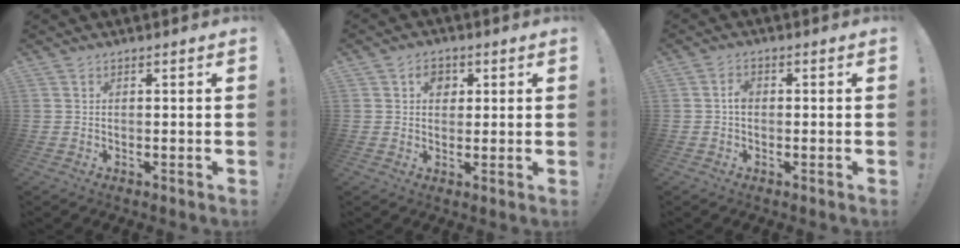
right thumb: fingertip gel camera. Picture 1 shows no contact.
{"total": 4.6, "force": [1.5, 3.7, 2.5], "torque": [-0.034, -0.001, 0.023]}
{"total": 2.5, "force": [-0.4, 1.7, 1.9], "torque": [-0.027, 0.006, -0.010]}